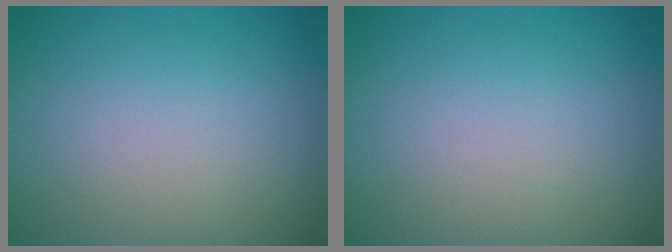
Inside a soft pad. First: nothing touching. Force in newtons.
{"total": 0.0}